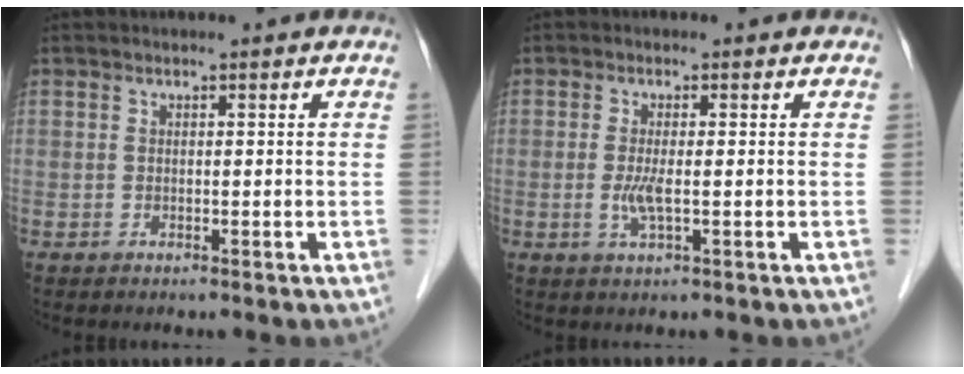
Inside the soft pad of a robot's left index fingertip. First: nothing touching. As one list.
[{"total": 2.7, "force": [-0.4, 0.4, 2.6], "torque": [-0.059, -0.004, -0.007]}]